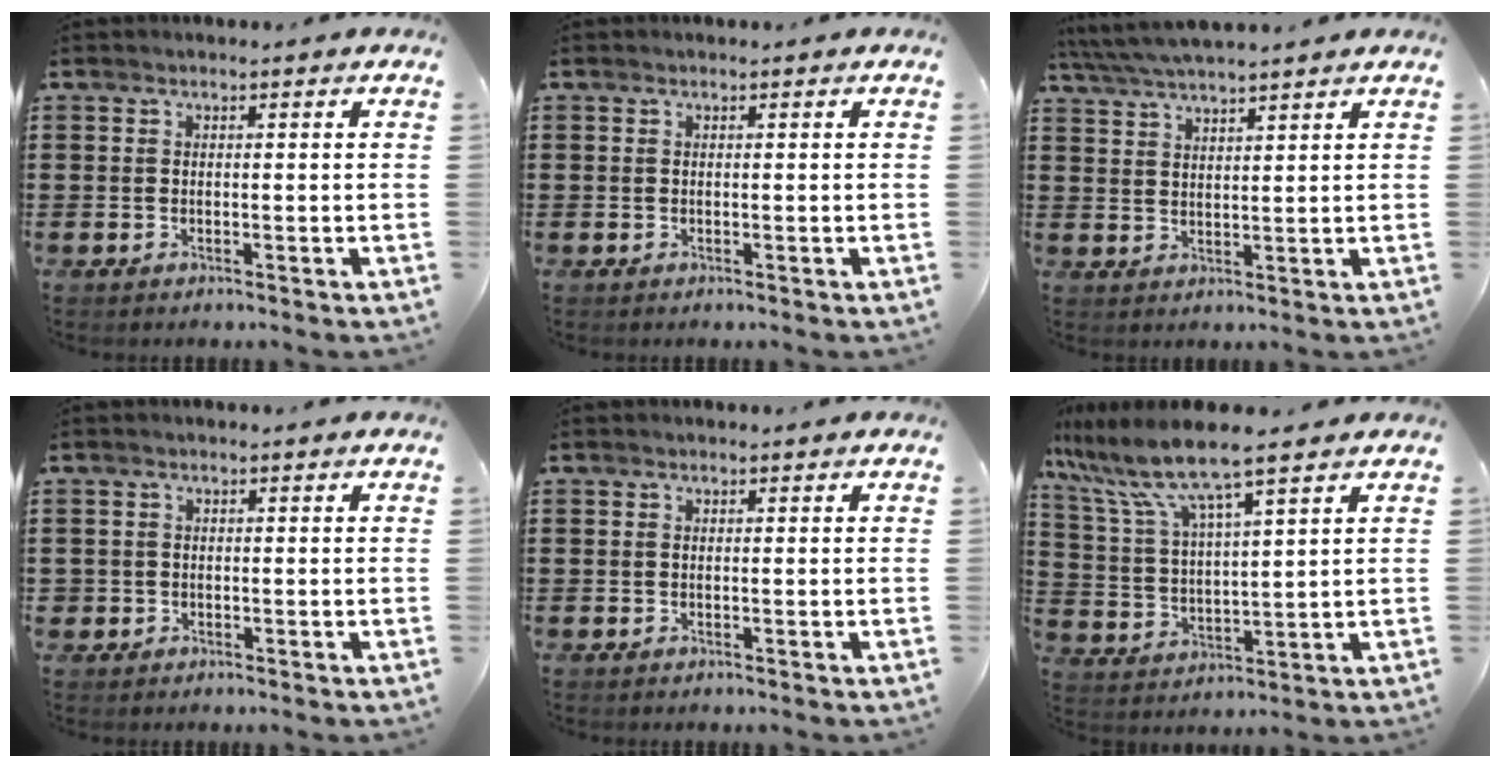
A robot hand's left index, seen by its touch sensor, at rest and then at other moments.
{"total": 0.0}
{"total": 4.1, "force": [3.8, -0.1, 1.7], "torque": [-0.043, -0.009, 0.068]}
{"total": 1.0, "force": [-0.3, 1.0, 0.1], "torque": [-0.006, 0.004, -0.008]}
{"total": 0.0}
{"total": 9.0, "force": [7.0, 0.6, 5.6], "torque": [-0.135, -0.036, 0.116]}